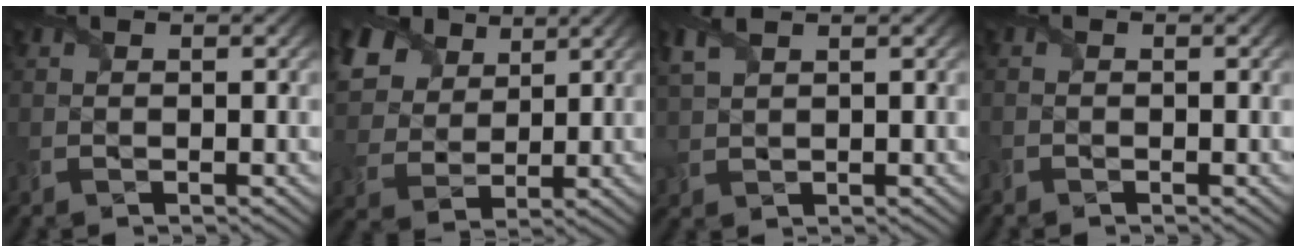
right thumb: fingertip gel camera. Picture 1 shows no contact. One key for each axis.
{"total": 11.5, "fx": 5.9, "fy": 7.6, "fz": 6.2, "tx": -0.175, "ty": 0.027, "tz": 0.105}
{"total": 3.8, "fx": 2.2, "fy": 1.7, "fz": 2.6, "tx": -0.079, "ty": 0.013, "tz": 0.049}
{"total": 0.5, "fx": -0.5, "fy": 0.2, "fz": 0.0, "tx": -0.001, "ty": -0.005, "tz": -0.008}